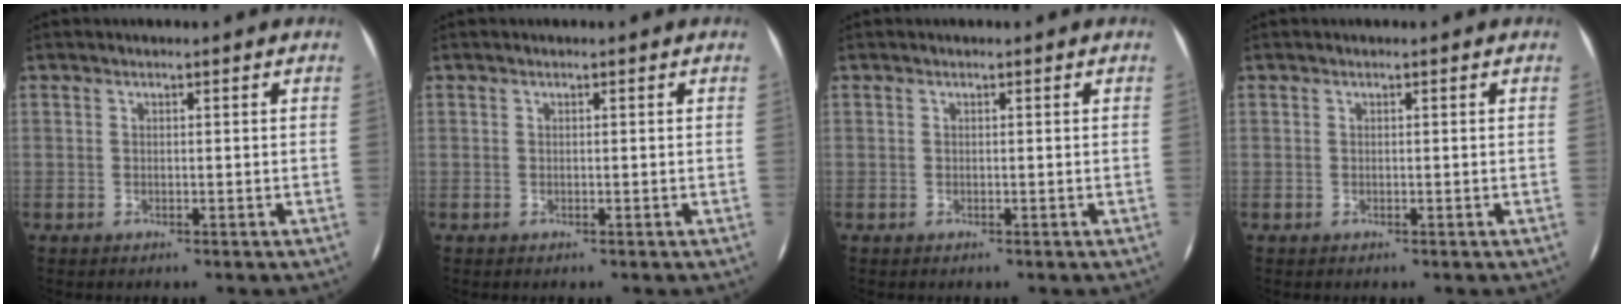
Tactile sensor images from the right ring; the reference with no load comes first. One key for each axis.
{"total": 0.0}
{"total": 0.0}
{"total": 0.0}